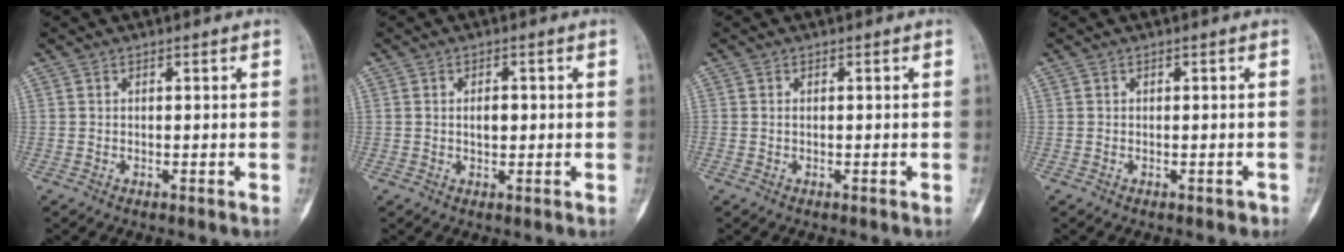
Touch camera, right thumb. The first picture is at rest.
{"total": 2.2, "force": [0.1, 1.3, 1.8], "torque": [-0.020, 0.001, 0.001]}
{"total": 0.0}
{"total": 0.9, "force": [-0.6, 0.6, 0.3], "torque": [0.002, 0.006, -0.007]}